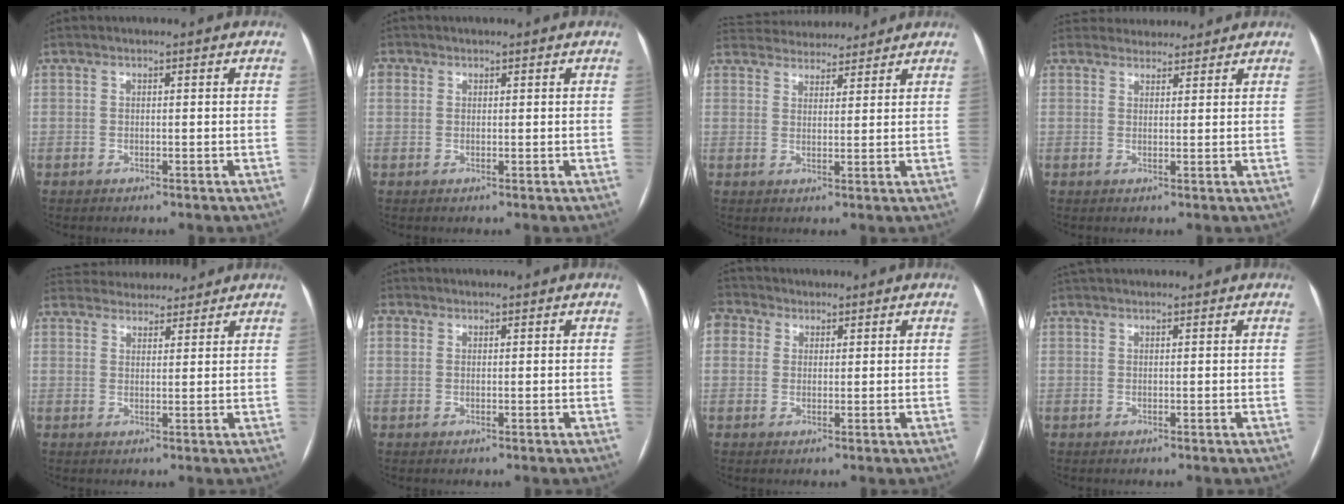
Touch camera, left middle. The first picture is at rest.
{"total": 2.7, "force": [1.0, 2.4, 0.9], "torque": [-0.023, 0.012, 0.023]}
{"total": 11.1, "force": [10.5, 3.2, 2.1], "torque": [-0.030, 0.028, 0.155]}
{"total": 5.4, "force": [5.1, 1.8, 0.0], "torque": [0.006, 0.021, 0.067]}
{"total": 8.4, "force": [7.9, 2.5, 1.0], "torque": [-0.006, 0.024, 0.110]}
{"total": 2.5, "force": [1.0, 2.0, 1.0], "torque": [-0.026, 0.011, 0.020]}
{"total": 4.7, "force": [2.6, 3.7, 1.4], "torque": [-0.043, 0.029, 0.052]}
{"total": 2.6, "force": [2.4, 0.7, 0.9], "torque": [-0.013, 0.039, 0.040]}